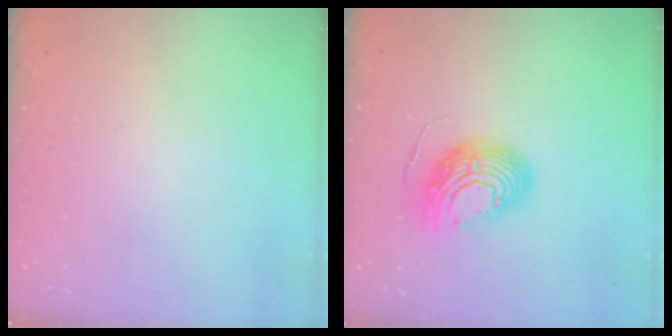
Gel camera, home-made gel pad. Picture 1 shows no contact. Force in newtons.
{"total": 13.3, "press": 13.1, "slide": 2.3}